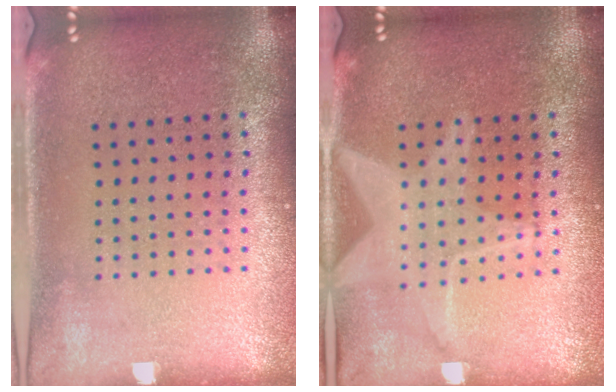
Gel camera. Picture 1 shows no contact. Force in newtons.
{"total": 3.0, "press": 3.0, "slide": 0.4}